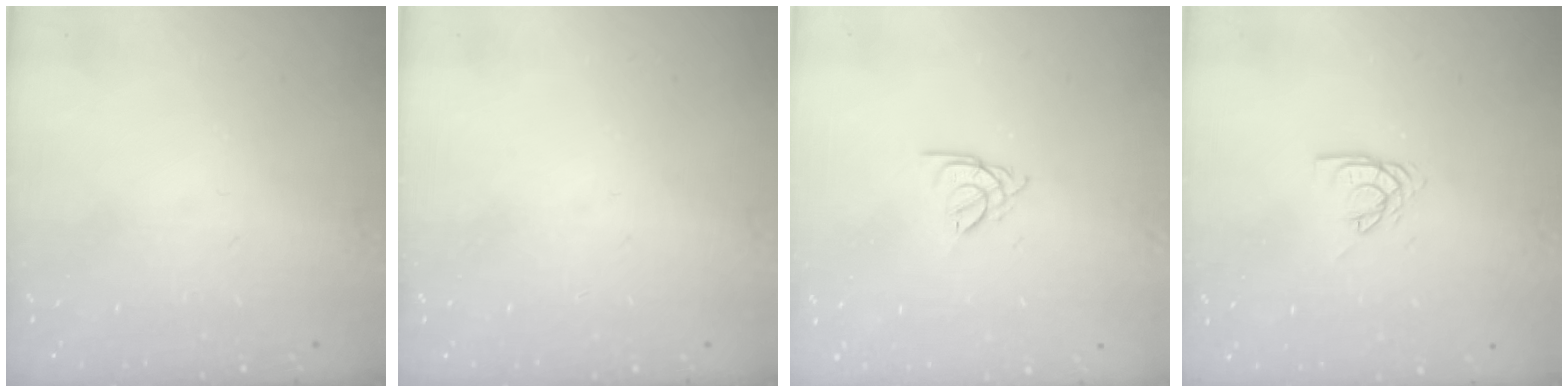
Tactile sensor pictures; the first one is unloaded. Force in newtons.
{"total": 0.0}
{"total": 2.7, "press": 2.6, "slide": 0.5}
{"total": 6.0, "press": 6.0, "slide": 0.5}